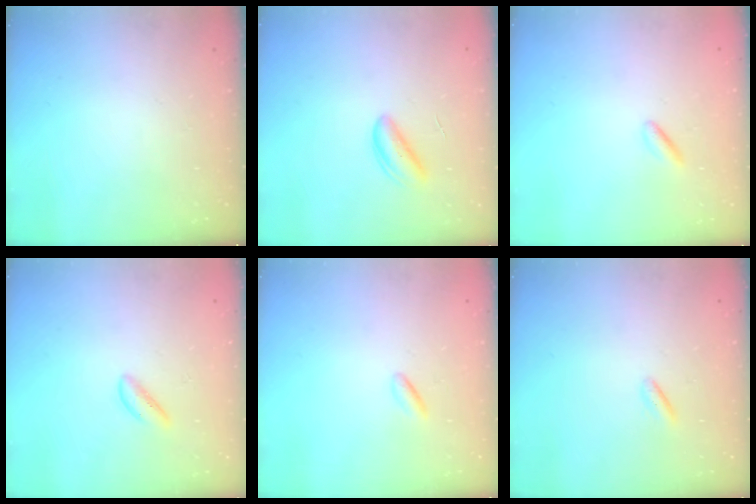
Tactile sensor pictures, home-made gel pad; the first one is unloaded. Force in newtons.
{"total": 2.7, "press": 2.6, "slide": 0.4}
{"total": 0.7, "press": 0.6, "slide": 0.4}
{"total": 1.7, "press": 1.6, "slide": 0.6}
{"total": 0.8, "press": 0.6, "slide": 0.5}
{"total": 1.4, "press": 1.1, "slide": 0.8}